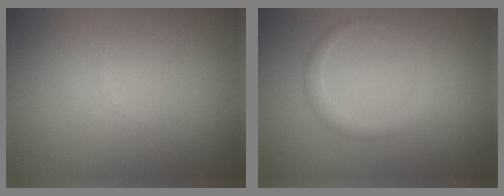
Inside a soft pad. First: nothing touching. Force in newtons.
{"total": 1.5, "press": 1.5, "slide": 0.1}